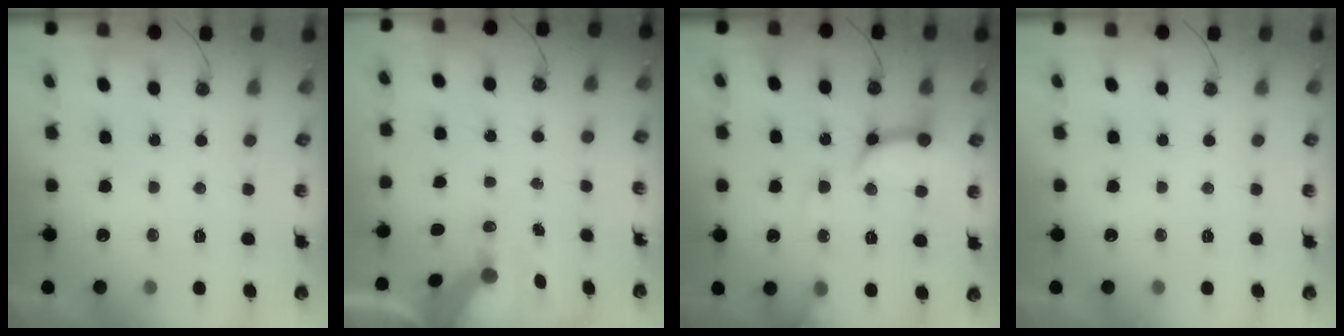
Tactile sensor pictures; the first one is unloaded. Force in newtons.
{"total": 7.3, "press": 7.3, "slide": 1.0}
{"total": 12.8, "press": 12.7, "slide": 1.2}
{"total": 0.0}